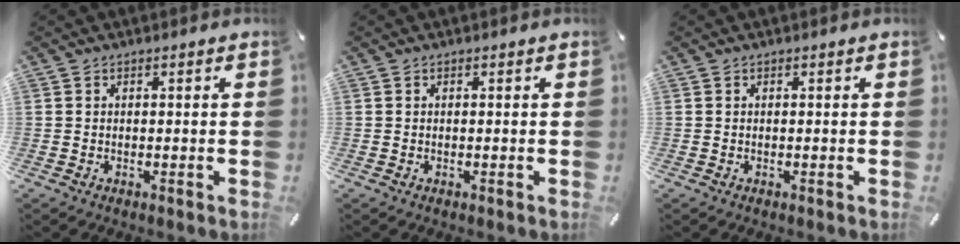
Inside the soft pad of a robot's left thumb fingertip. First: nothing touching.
{"total": 0.0}
{"total": 0.0}